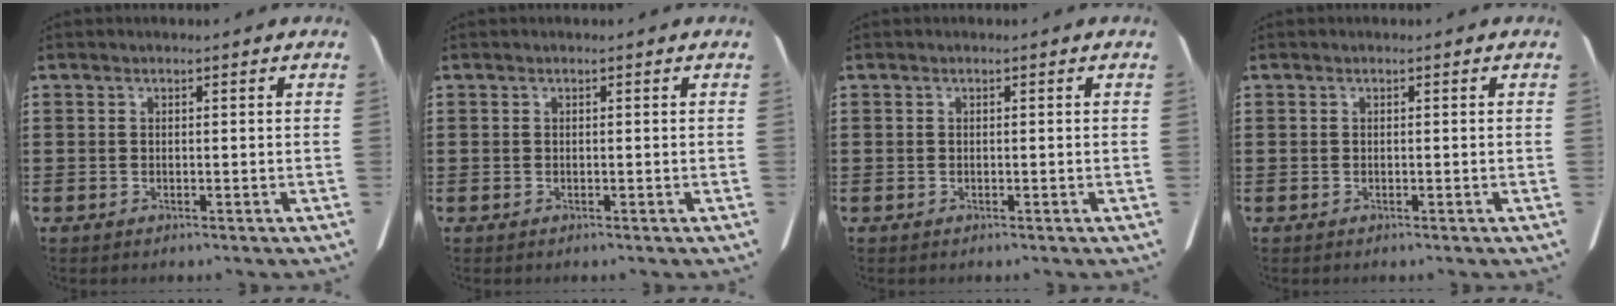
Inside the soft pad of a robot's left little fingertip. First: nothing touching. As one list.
[{"total": 0.0}, {"total": 0.0}, {"total": 0.0}]